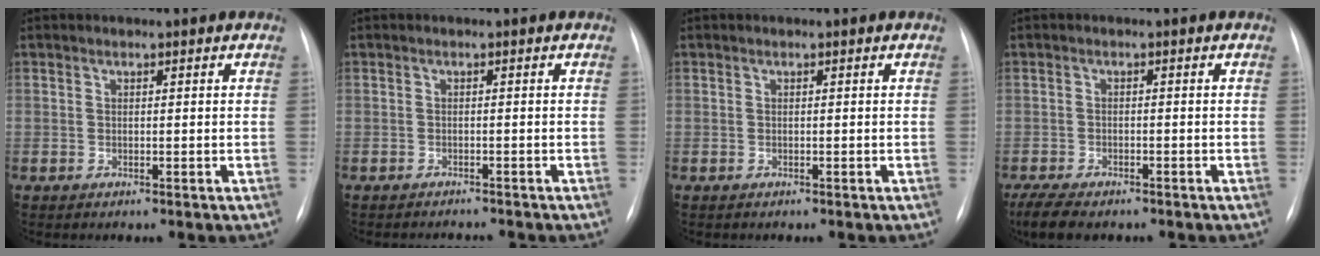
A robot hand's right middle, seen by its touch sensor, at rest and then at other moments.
{"total": 2.9, "force": [-2.8, 0.4, 0.4], "torque": [-0.001, -0.004, -0.035]}
{"total": 0.0}
{"total": 6.6, "force": [-5.1, 2.3, 3.4], "torque": [-0.062, -0.015, -0.080]}